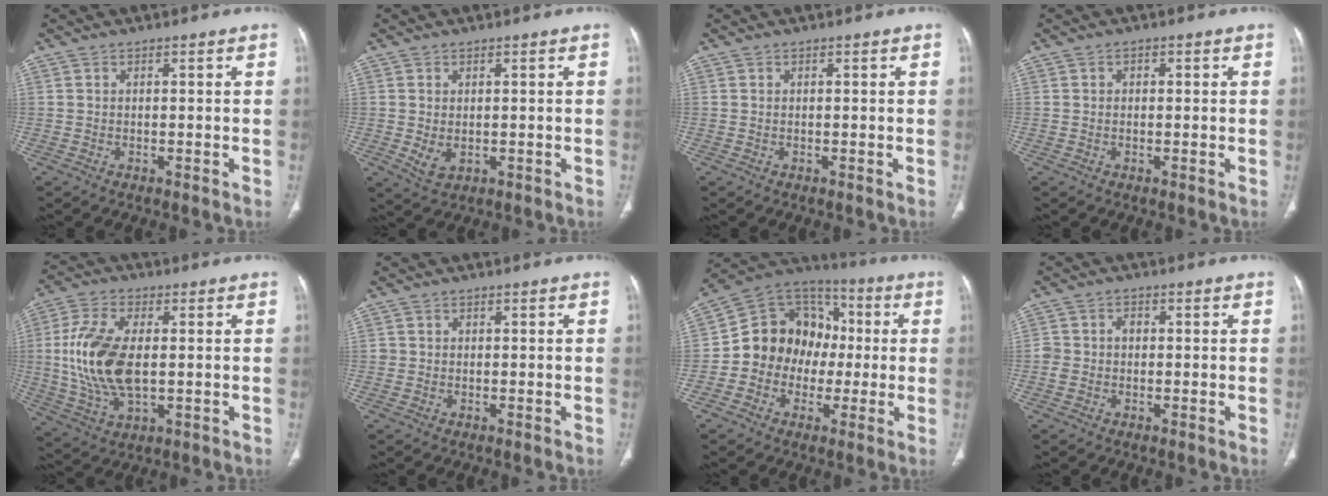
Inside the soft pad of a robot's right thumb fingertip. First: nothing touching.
{"total": 3.0, "force": [-0.2, 2.0, 2.3], "torque": [-0.044, -0.005, 0.007]}
{"total": 0.0}
{"total": 0.9, "force": [0.1, 0.7, 0.5], "torque": [-0.004, 0.002, -0.001]}
{"total": 15.1, "force": [0.5, 7.9, 12.9], "torque": [-0.276, -0.004, 0.012]}
{"total": 0.8, "force": [0.0, 0.8, 0.1], "torque": [0.006, 0.005, -0.002]}
{"total": 15.8, "force": [-1.3, 13.7, 7.8], "torque": [-0.083, 0.043, -0.032]}
{"total": 3.3, "force": [-0.2, 2.7, 1.9], "torque": [-0.031, 0.014, -0.006]}